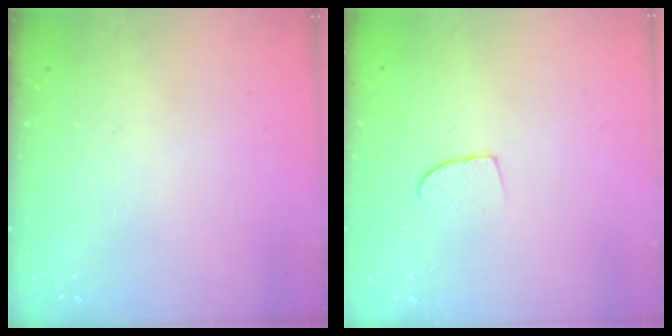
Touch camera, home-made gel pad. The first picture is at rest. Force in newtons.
{"total": 6.3, "press": 6.3, "slide": 0.5}